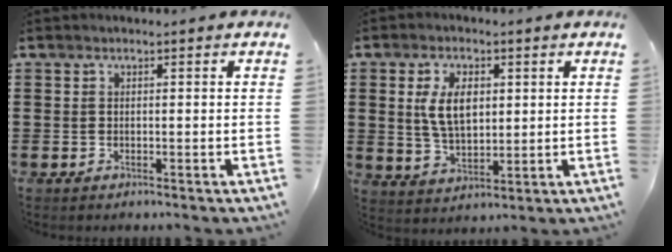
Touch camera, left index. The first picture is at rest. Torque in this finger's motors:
{"motor_torque": [1.68, 0.46, 0.84, 0.15]}